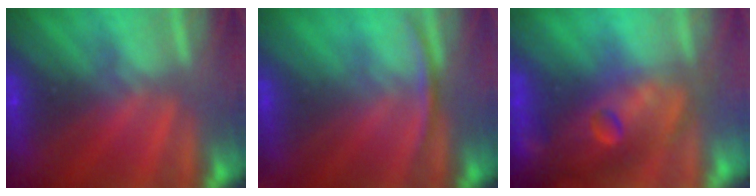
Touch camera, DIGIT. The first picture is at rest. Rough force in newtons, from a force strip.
{"total": 2.7}
{"total": 7.5}